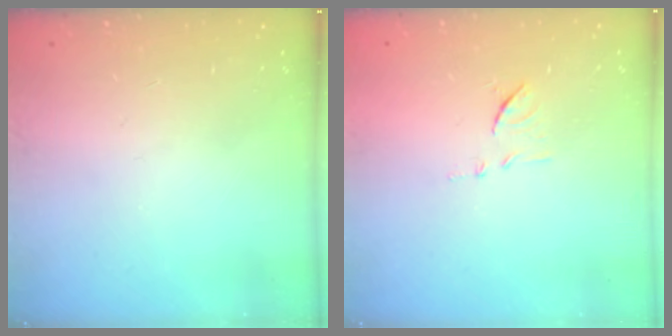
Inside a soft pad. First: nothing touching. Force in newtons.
{"total": 8.2, "press": 8.2, "slide": 0.2}